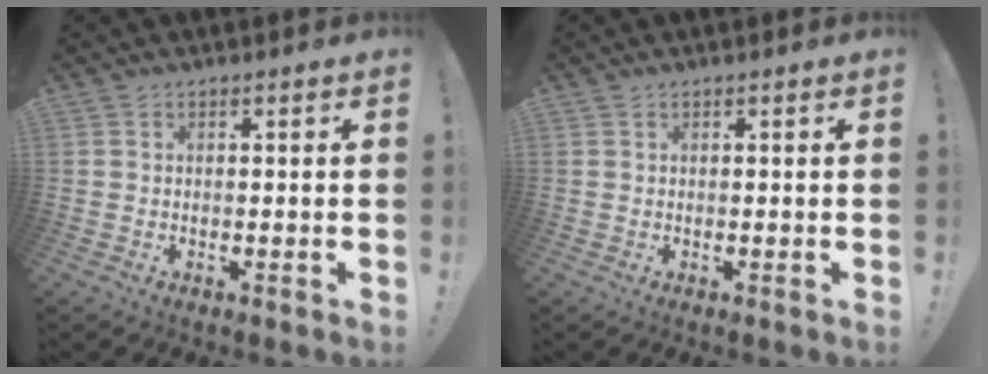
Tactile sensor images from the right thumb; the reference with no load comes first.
{"total": 0.0}